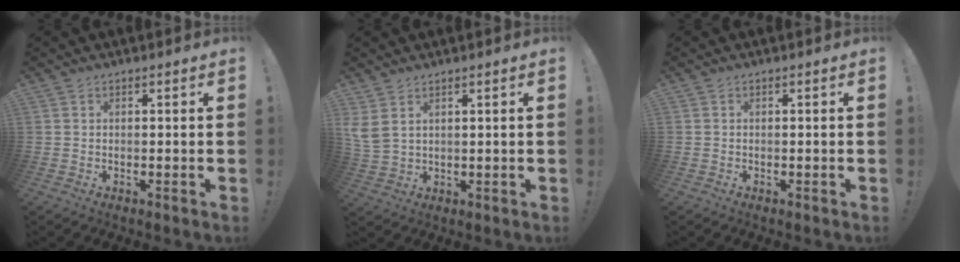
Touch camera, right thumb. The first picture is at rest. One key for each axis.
{"total": 4.6, "fx": 2.4, "fy": 2.4, "fz": 3.1, "tx": -0.065, "ty": -0.010, "tz": 0.049}
{"total": 1.1, "fx": -0.5, "fy": 0.9, "fz": -0.1, "tx": 0.005, "ty": 0.001, "tz": -0.010}